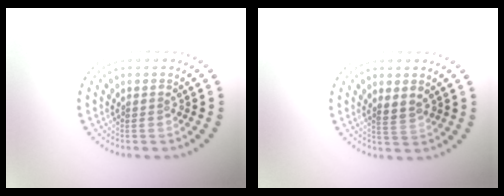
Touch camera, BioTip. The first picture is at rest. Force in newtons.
{"total": 1.6, "press": 1.5, "slide": 0.6}